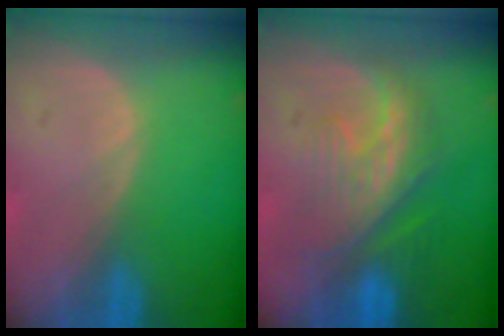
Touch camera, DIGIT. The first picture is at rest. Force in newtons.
{"total": 8.4, "press": 8.1, "slide": 1.9}